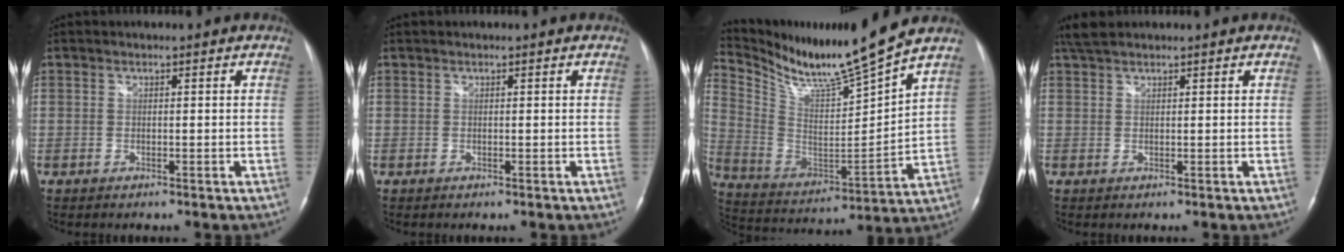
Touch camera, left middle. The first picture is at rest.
{"total": 0.0}
{"total": 15.9, "force": [14.2, -1.6, 7.0], "torque": [-0.147, -0.041, 0.259]}
{"total": 2.8, "force": [2.5, 0.6, 1.1], "torque": [-0.029, 0.017, 0.051]}